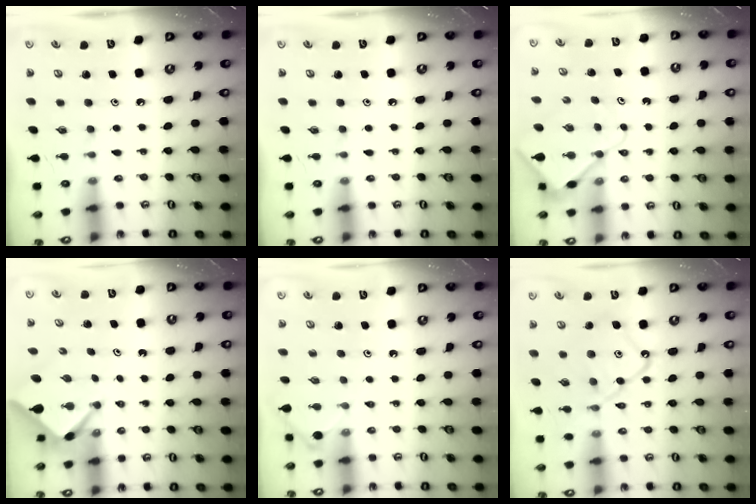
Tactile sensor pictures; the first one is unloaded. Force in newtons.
{"total": 0.0}
{"total": 7.5, "press": 7.5, "slide": 0.8}
{"total": 2.6, "press": 2.6, "slide": 0.4}
{"total": 4.1, "press": 4.1, "slide": 0.3}
{"total": 12.5, "press": 12.5, "slide": 1.2}